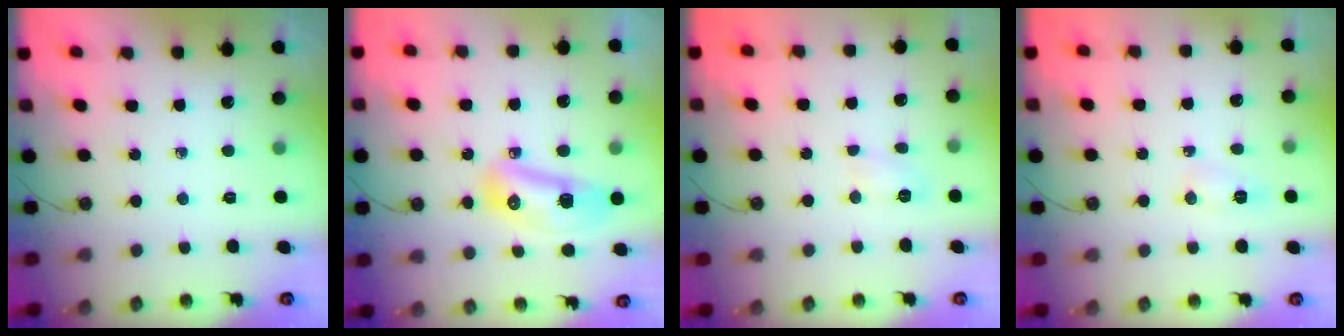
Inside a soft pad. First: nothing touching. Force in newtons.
{"total": 11.4, "press": 11.3, "slide": 1.4}
{"total": 3.9, "press": 3.9, "slide": 0.4}
{"total": 7.2, "press": 7.0, "slide": 1.6}